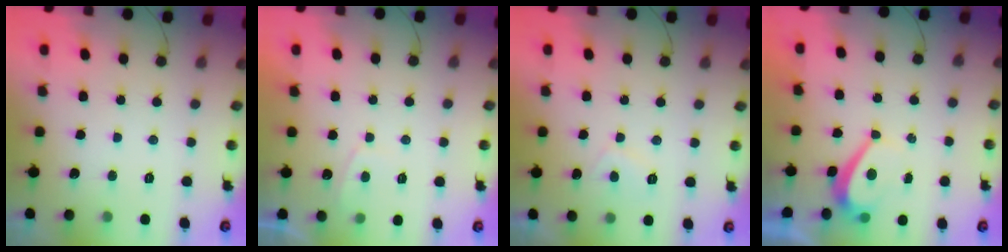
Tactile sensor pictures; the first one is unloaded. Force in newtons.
{"total": 1.3, "press": 1.1, "slide": 0.6}
{"total": 2.0, "press": 1.9, "slide": 0.7}
{"total": 2.7, "press": 2.6, "slide": 0.7}